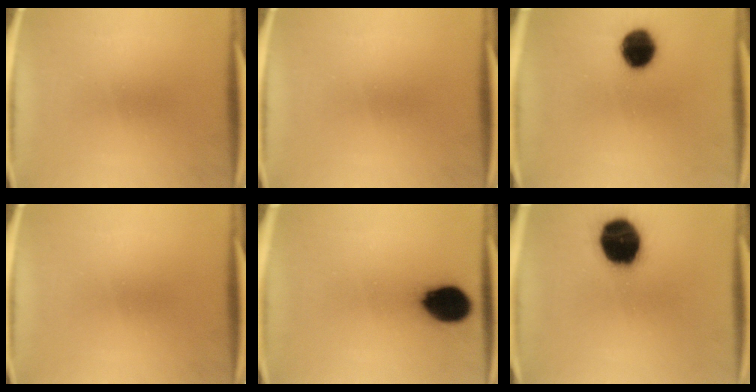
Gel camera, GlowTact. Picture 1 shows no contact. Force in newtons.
{"total": 0.0}
{"total": 10.6}
{"total": 0.0}
{"total": 12.8}
{"total": 18.8}